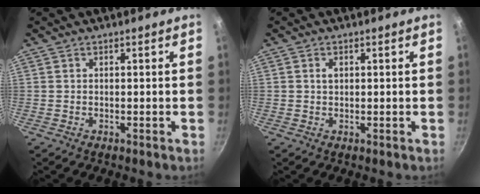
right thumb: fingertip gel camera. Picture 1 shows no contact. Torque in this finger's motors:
{"motor_torque": [0.34, 0.55, 0.18, 0.26, -0.02]}